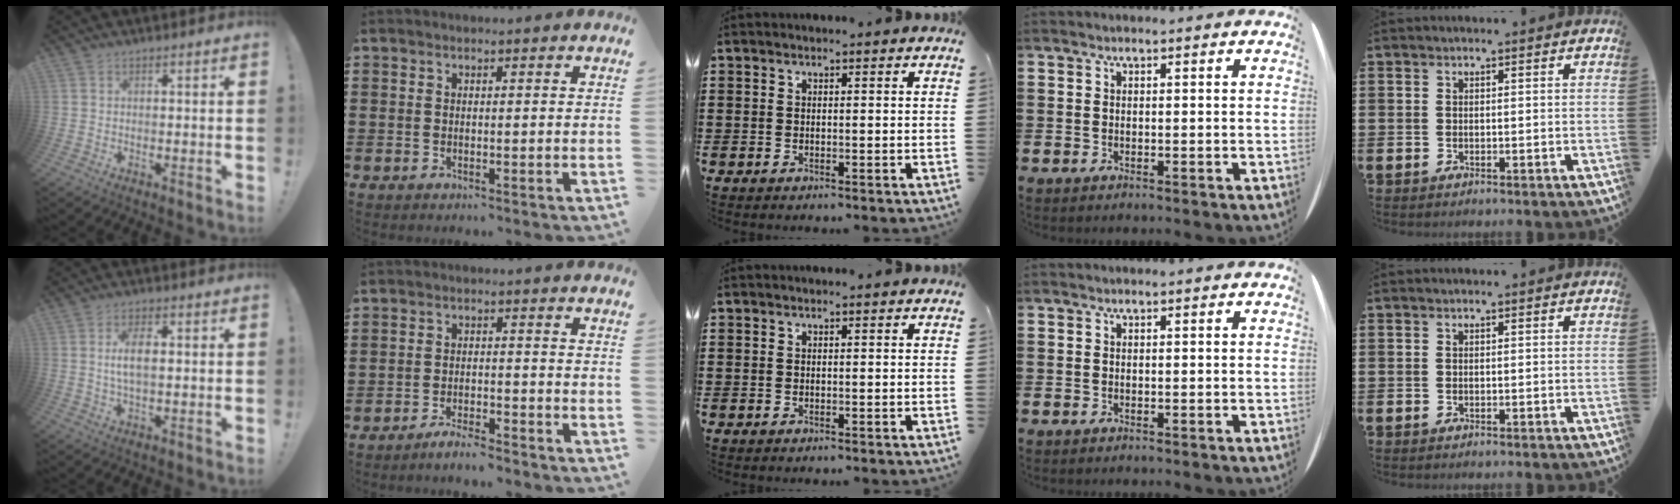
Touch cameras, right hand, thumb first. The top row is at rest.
{"thumb": {"total": 6.4, "force": [0.6, 2.9, 5.6], "torque": [-0.097, 0.002, 0.005]}, "index": {"total": 3.1, "force": [-3.0, 0.1, 0.8], "torque": [-0.015, 0.005, -0.061]}}